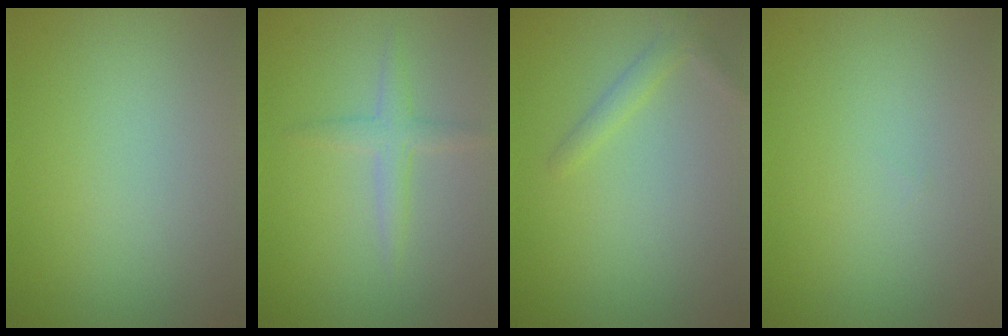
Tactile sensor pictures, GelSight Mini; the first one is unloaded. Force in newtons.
{"total": 2.0, "press": 2.0, "slide": 0.2}
{"total": 1.6, "press": 1.6, "slide": 0.1}
{"total": 0.0}